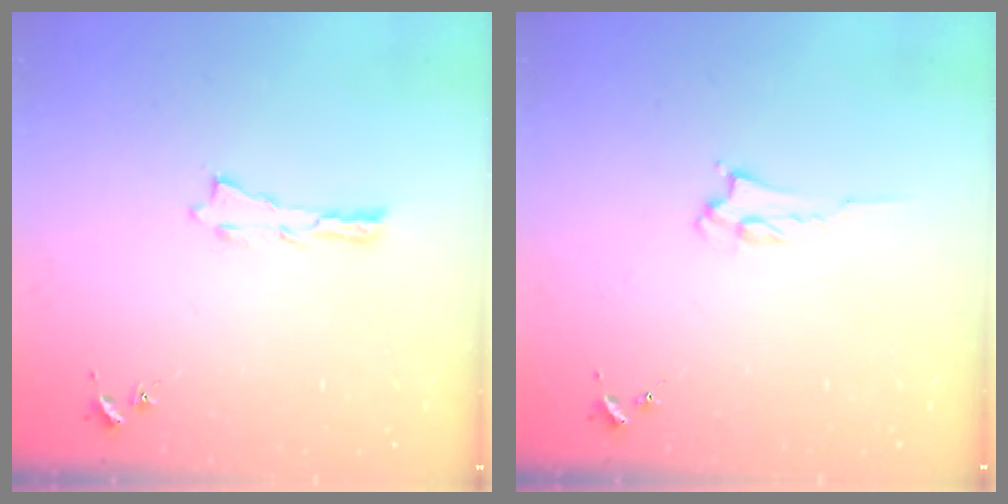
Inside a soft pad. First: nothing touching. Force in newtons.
{"total": 2.0, "press": 1.9, "slide": 0.3}